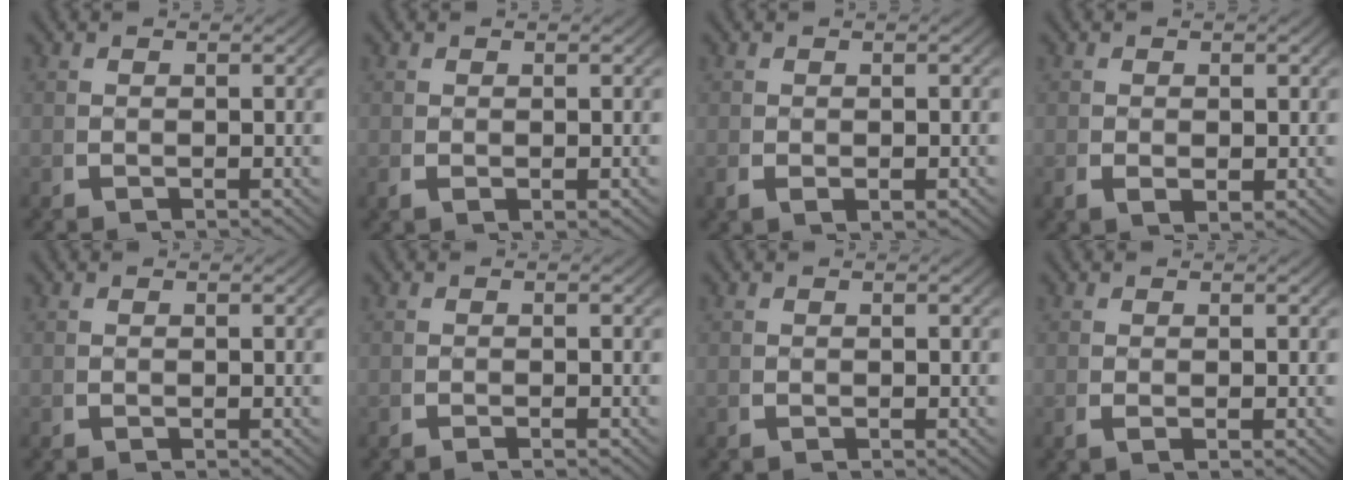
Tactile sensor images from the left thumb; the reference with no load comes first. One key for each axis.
{"total": 0.9, "fx": 0.2, "fy": 0.4, "fz": 0.7, "tx": -0.021, "ty": -0.005, "tz": 0.009}
{"total": 1.3, "fx": -0.1, "fy": 0.9, "fz": 1.0, "tx": -0.027, "ty": -0.008, "tz": 0.005}
{"total": 1.5, "fx": 0.1, "fy": 1.0, "fz": 1.1, "tx": -0.028, "ty": -0.012, "tz": 0.011}
{"total": 0.0}
{"total": 0.6, "fx": -0.4, "fy": -0.1, "fz": 0.4, "tx": -0.006, "ty": 0.003, "tz": -0.011}
{"total": 0.0}
{"total": 0.7, "fx": 0.2, "fy": 0.1, "fz": 0.6, "tx": -0.022, "ty": -0.004, "tz": 0.006}